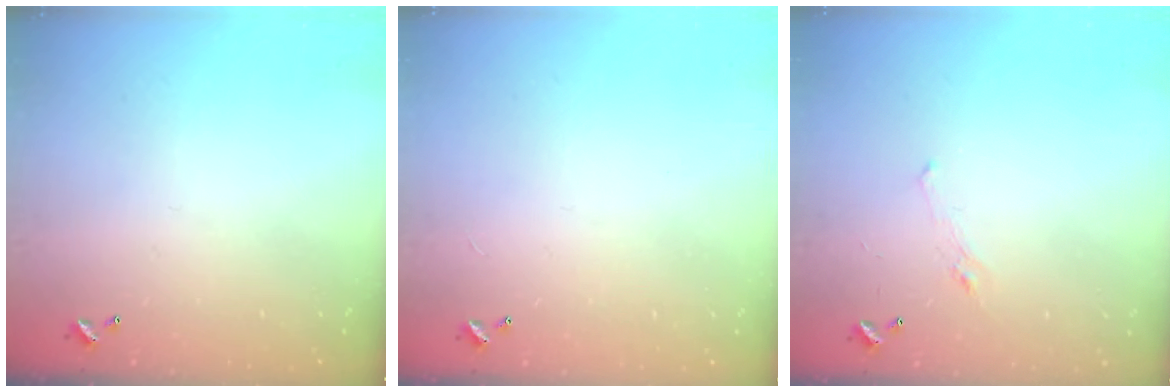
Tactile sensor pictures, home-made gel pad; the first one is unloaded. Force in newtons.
{"total": 2.8, "press": 2.8, "slide": 0.3}
{"total": 0.8, "press": 0.1, "slide": 0.8}